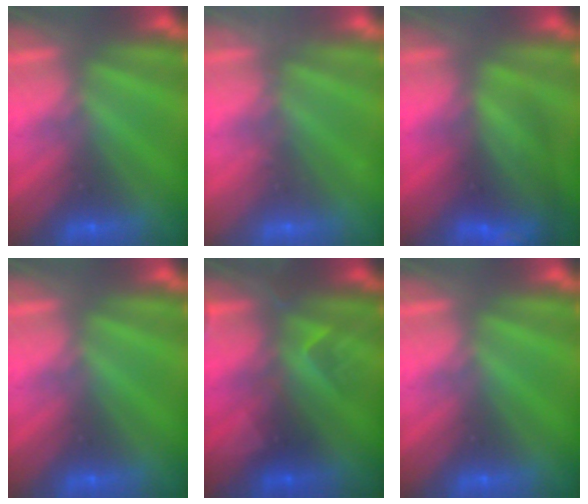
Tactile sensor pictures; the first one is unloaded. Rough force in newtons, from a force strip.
{"total": 2.1}
{"total": 9.7}
{"total": 0.0}
{"total": 2.4}
{"total": 0.0}